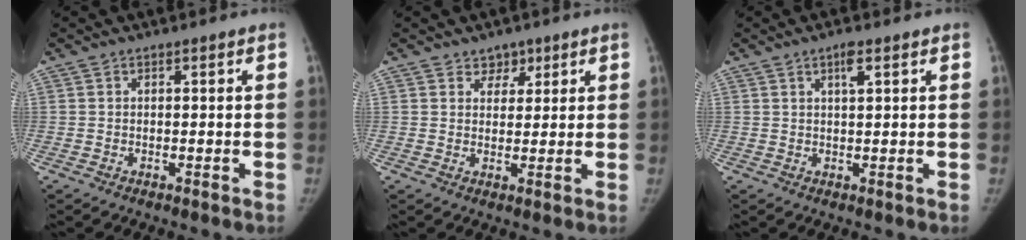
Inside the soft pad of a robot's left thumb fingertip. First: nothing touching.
{"total": 3.3, "force": [2.2, 2.4, 0.6], "torque": [0.019, -0.011, 0.029]}
{"total": 2.6, "force": [1.4, 0.7, 2.1], "torque": [-0.035, -0.002, 0.025]}